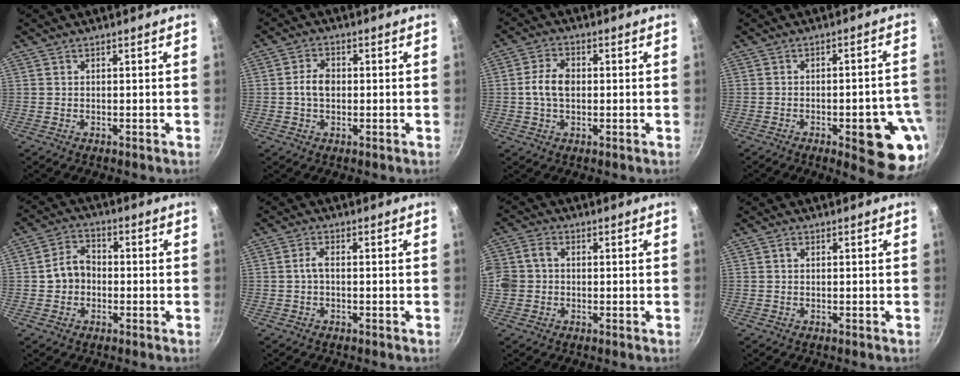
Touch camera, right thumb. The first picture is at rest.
{"total": 4.4, "force": [-0.1, 3.1, 3.2], "torque": [-0.049, 0.013, -0.007]}
{"total": 6.2, "force": [0.0, 4.1, 4.7], "torque": [-0.083, 0.017, -0.007]}
{"total": 14.2, "force": [-5.2, 4.7, 12.3], "torque": [-0.107, 0.023, -0.060]}
{"total": 6.3, "force": [-0.7, 5.1, 3.6], "torque": [-0.034, 0.020, -0.020]}
{"total": 2.2, "force": [-0.3, 1.1, 1.9], "torque": [-0.043, 0.011, -0.007]}
{"total": 7.3, "force": [0.1, 6.1, 4.0], "torque": [-0.085, 0.019, -0.010]}
{"total": 1.0, "force": [0.3, 0.7, 0.7], "torque": [-0.011, 0.006, 0.003]}